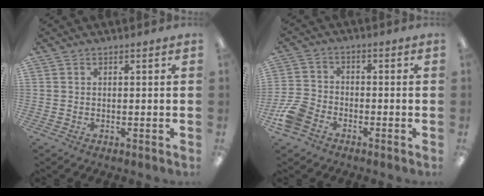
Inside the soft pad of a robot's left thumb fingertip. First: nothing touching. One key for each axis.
{"total": 7.7, "fx": -4.4, "fy": 5.1, "fz": 3.9, "tx": -0.085, "ty": 0.024, "tz": -0.082}